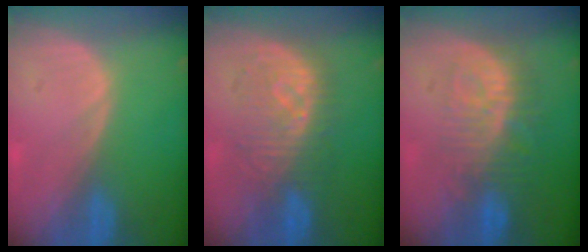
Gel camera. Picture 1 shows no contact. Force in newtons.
{"total": 8.4, "press": 8.4, "slide": 1.0}
{"total": 9.5, "press": 8.5, "slide": 4.1}